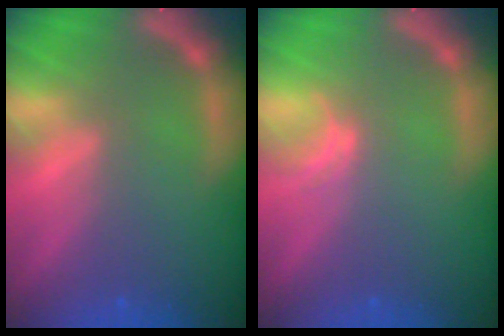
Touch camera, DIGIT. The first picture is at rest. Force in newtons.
{"total": 1.0}